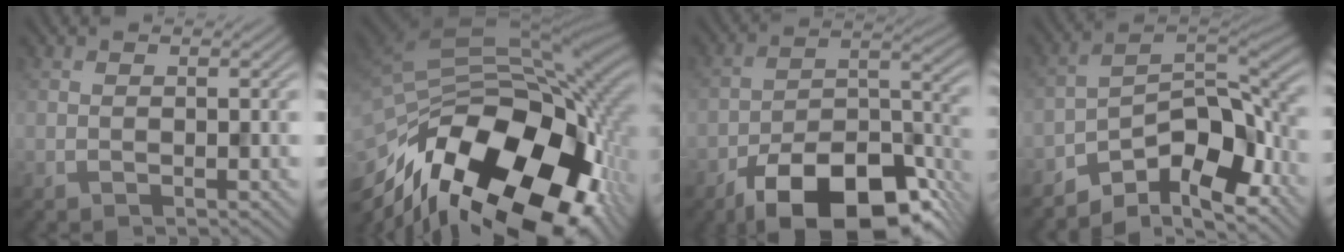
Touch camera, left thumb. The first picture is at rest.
{"total": 20.0, "force": [-10.8, 9.9, 13.6], "torque": [-0.273, -0.034, -0.154]}
{"total": 15.8, "force": [-10.9, 6.6, 9.4], "torque": [-0.151, -0.011, -0.185]}
{"total": 10.6, "force": [-7.4, 4.2, 6.3], "torque": [-0.083, 0.001, -0.148]}